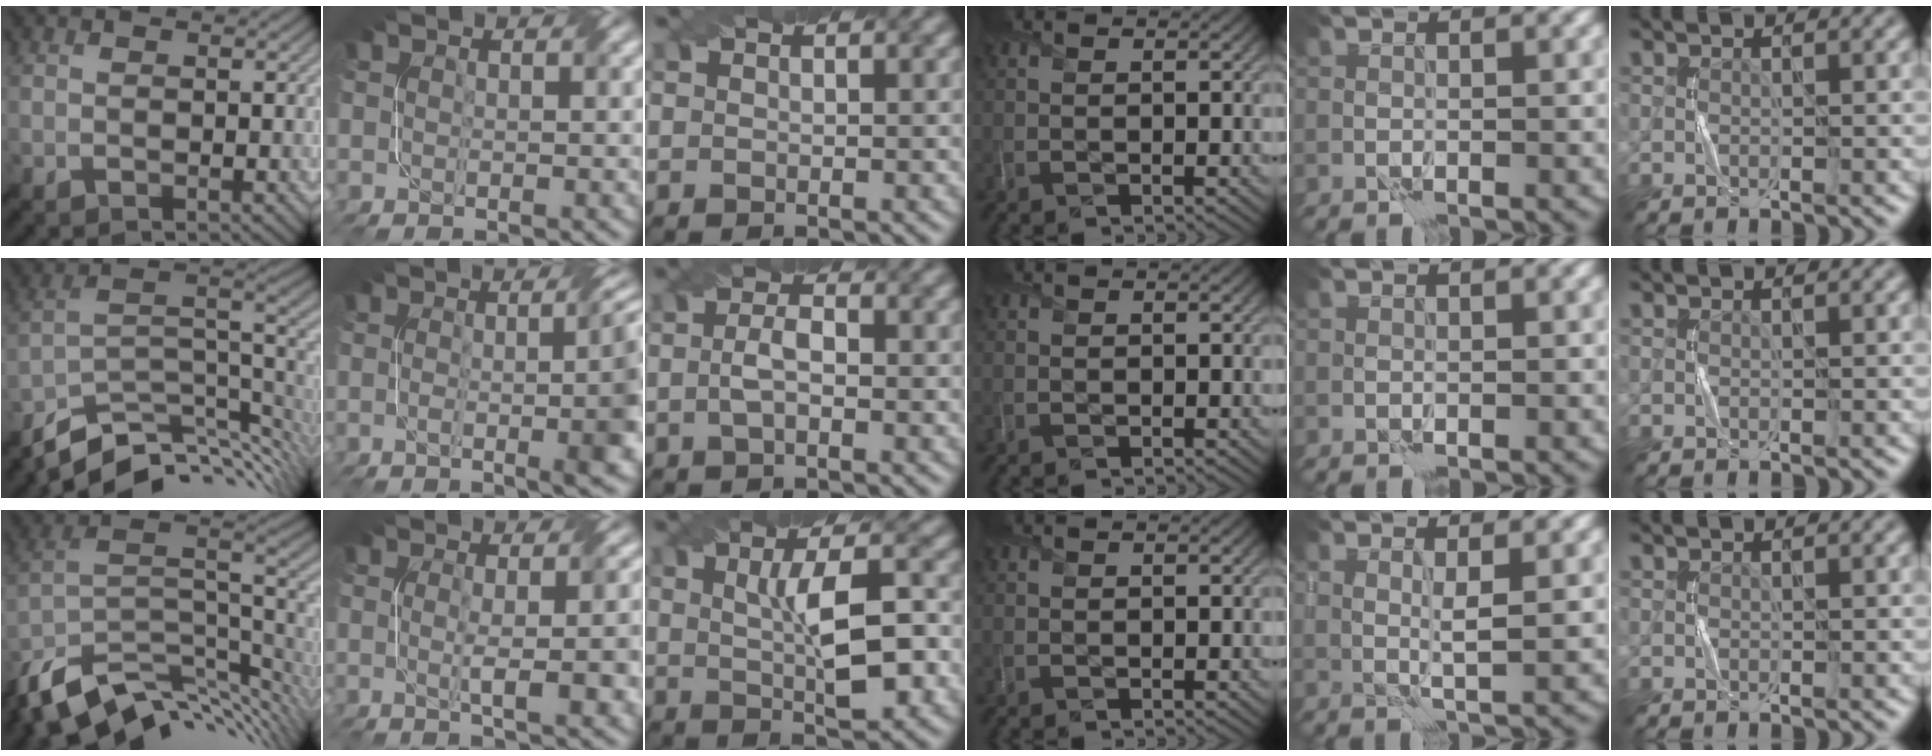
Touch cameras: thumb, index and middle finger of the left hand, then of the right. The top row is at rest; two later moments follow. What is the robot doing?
{"motion": "twist", "object": "screw"}